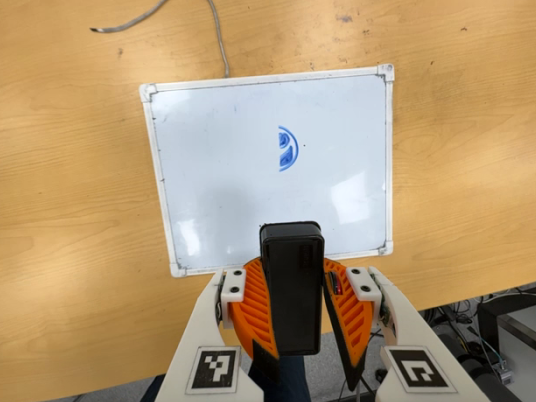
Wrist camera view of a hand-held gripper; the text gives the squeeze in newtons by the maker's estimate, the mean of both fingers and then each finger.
{"total": 10.8, "left": 10.1, "right": 11.4}